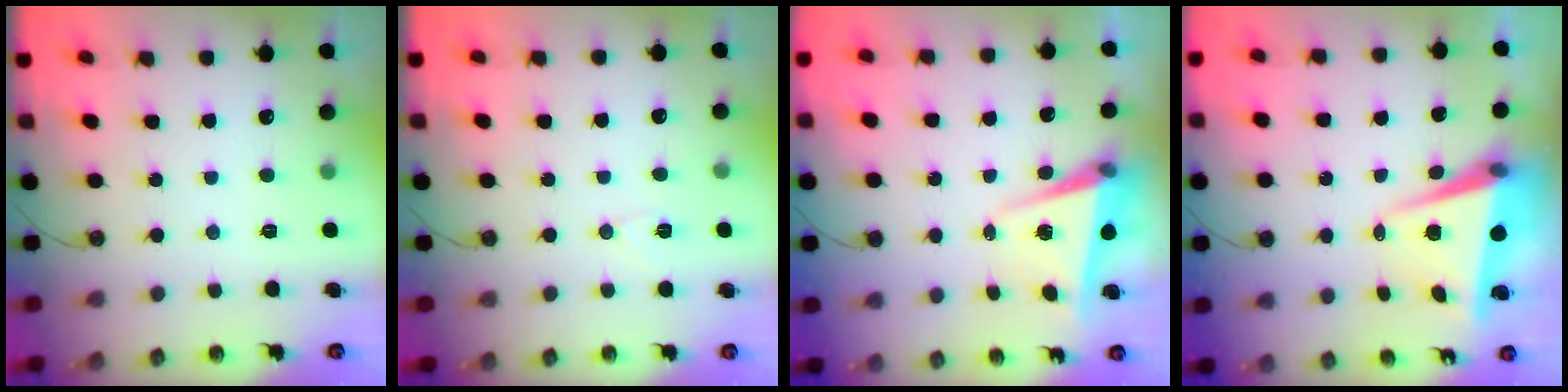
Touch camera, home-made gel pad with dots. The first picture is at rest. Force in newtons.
{"total": 6.5, "press": 6.4, "slide": 1.3}
{"total": 4.8, "press": 4.5, "slide": 1.7}
{"total": 7.3, "press": 7.2, "slide": 1.3}